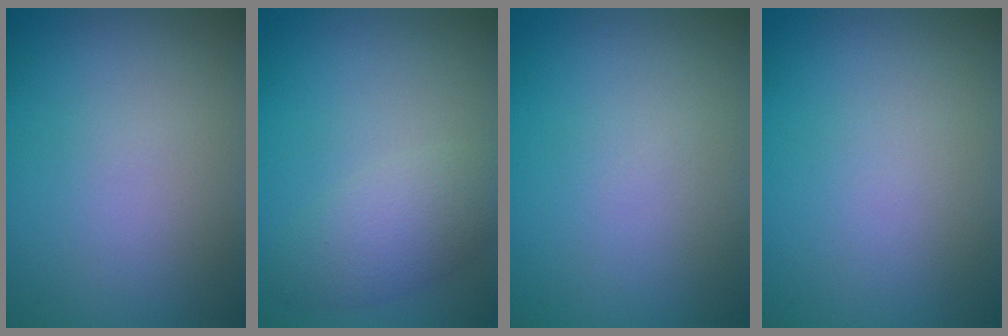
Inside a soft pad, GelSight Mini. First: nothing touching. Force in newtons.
{"total": 3.5, "press": 3.5, "slide": 0.2}
{"total": 0.0}
{"total": 0.0}